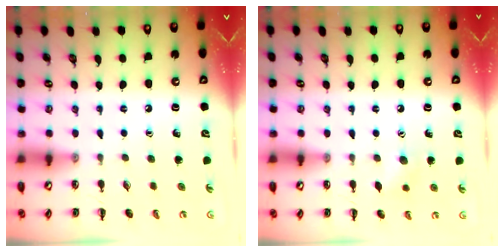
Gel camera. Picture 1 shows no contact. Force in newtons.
{"total": 7.0, "press": 6.9, "slide": 1.5}